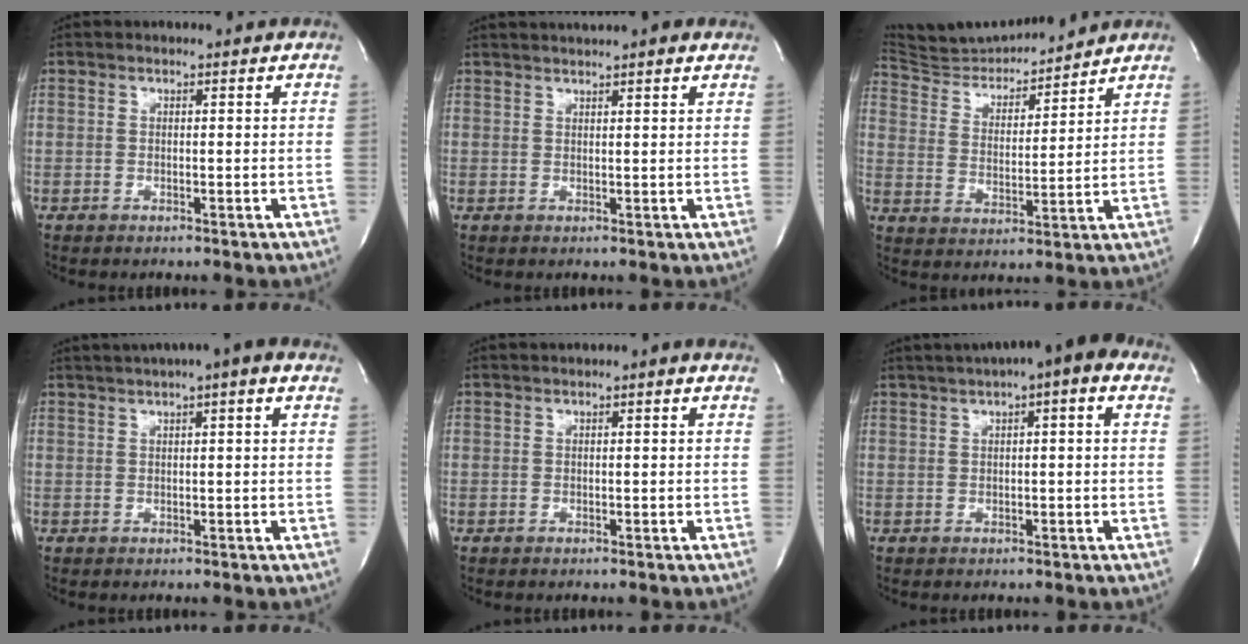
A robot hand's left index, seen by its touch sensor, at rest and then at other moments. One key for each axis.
{"total": 7.8, "fx": 6.6, "fy": 0.8, "fz": 4.1, "tx": -0.066, "ty": 0.028, "tz": 0.081}
{"total": 12.8, "fx": 12.6, "fy": 1.7, "fz": 1.9, "tx": -0.037, "ty": 0.004, "tz": 0.220}
{"total": 6.6, "fx": 3.8, "fy": 0.4, "fz": 5.3, "tx": -0.084, "ty": 0.025, "tz": 0.053}
{"total": 0.6, "fx": -0.3, "fy": 0.0, "fz": 0.5, "tx": -0.009, "ty": -0.004, "tz": -0.008}
{"total": 8.5, "fx": 4.5, "fy": 1.4, "fz": 7.1, "tx": -0.108, "ty": 0.033, "tz": 0.057}